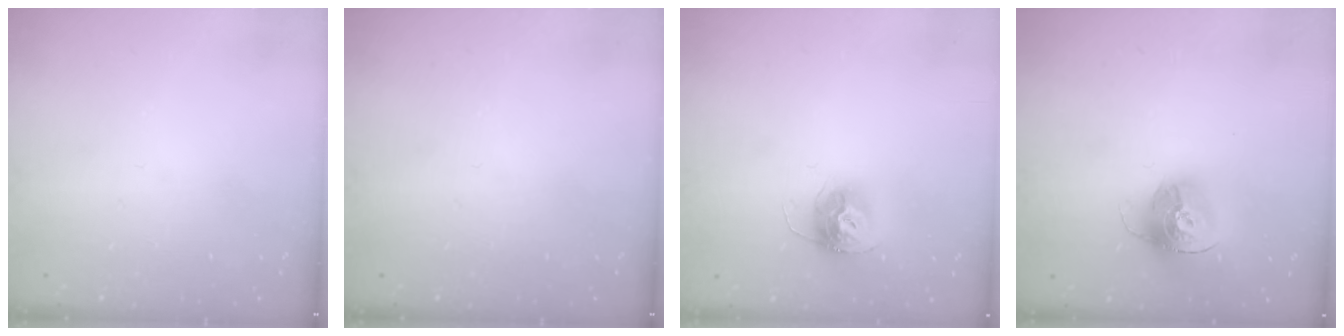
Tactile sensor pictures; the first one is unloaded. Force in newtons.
{"total": 0.0}
{"total": 12.4, "press": 12.4, "slide": 1.0}
{"total": 15.3, "press": 15.2, "slide": 1.4}